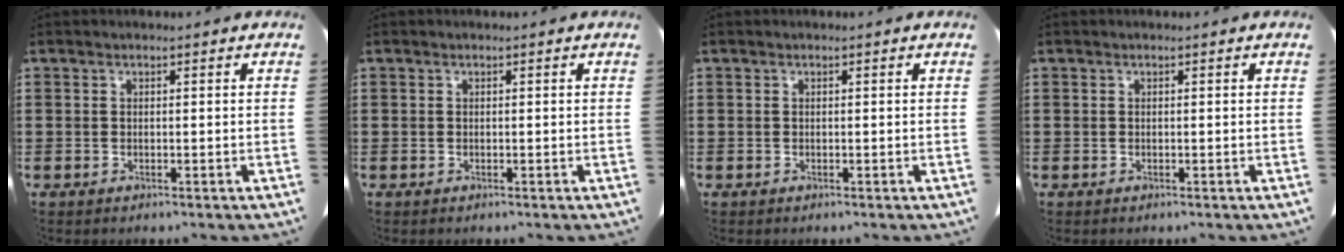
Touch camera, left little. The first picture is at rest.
{"total": 0.0}
{"total": 0.0}
{"total": 0.0}